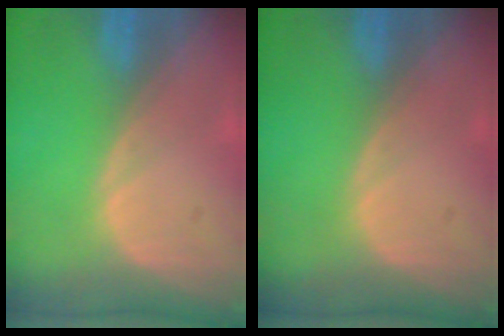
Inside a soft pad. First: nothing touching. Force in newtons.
{"total": 0.0}